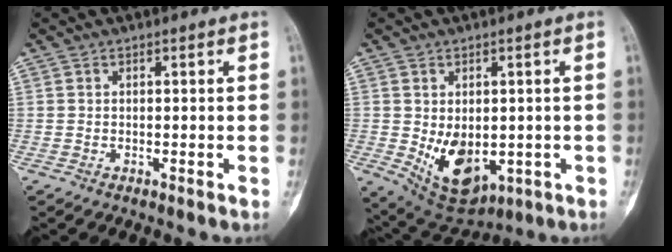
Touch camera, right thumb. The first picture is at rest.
{"total": 10.5, "force": [-1.6, 6.9, 7.7], "torque": [-0.095, -0.012, -0.001]}